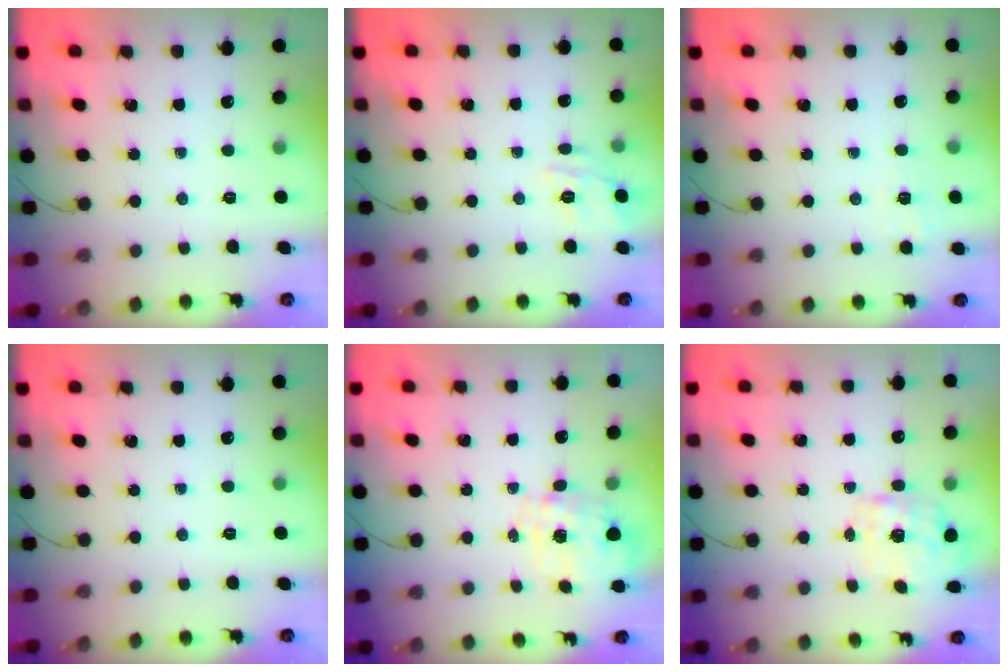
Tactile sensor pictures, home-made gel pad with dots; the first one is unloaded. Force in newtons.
{"total": 10.1, "press": 10.0, "slide": 1.3}
{"total": 2.7, "press": 2.3, "slide": 1.5}
{"total": 0.0}
{"total": 8.1, "press": 8.1, "slide": 0.7}
{"total": 2.3, "press": 2.3, "slide": 0.5}